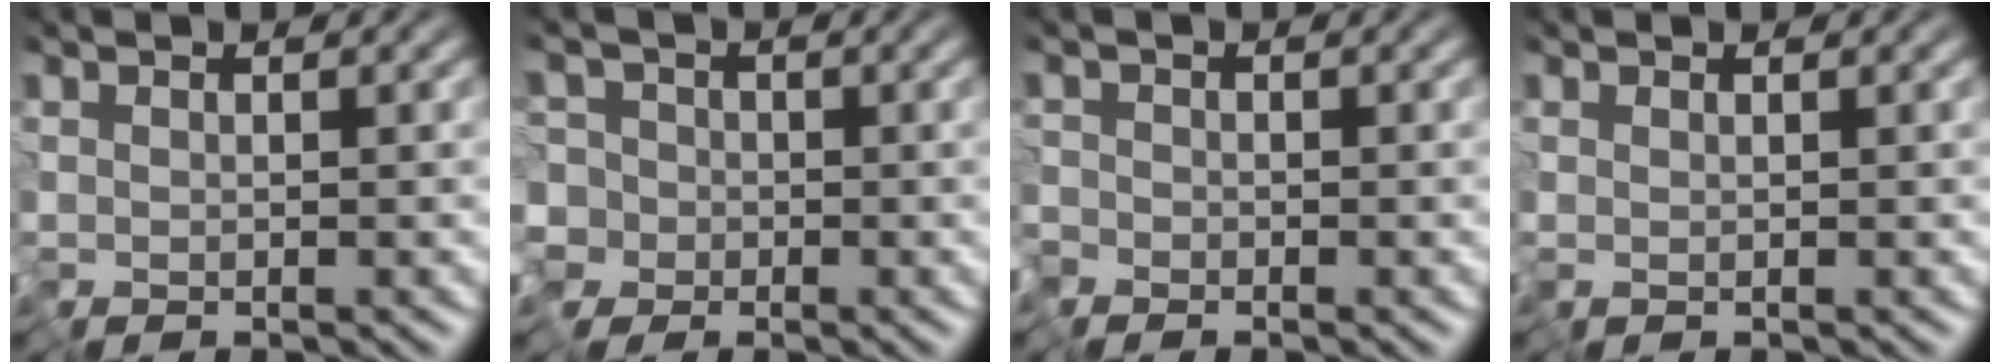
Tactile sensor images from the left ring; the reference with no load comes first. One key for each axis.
{"total": 4.6, "fx": -1.3, "fy": 4.4, "fz": 0.9, "tx": -0.010, "ty": 0.018, "tz": -0.058}
{"total": 1.8, "fx": -1.3, "fy": 1.2, "fz": 0.2, "tx": -0.008, "ty": -0.008, "tz": -0.031}
{"total": 0.0}